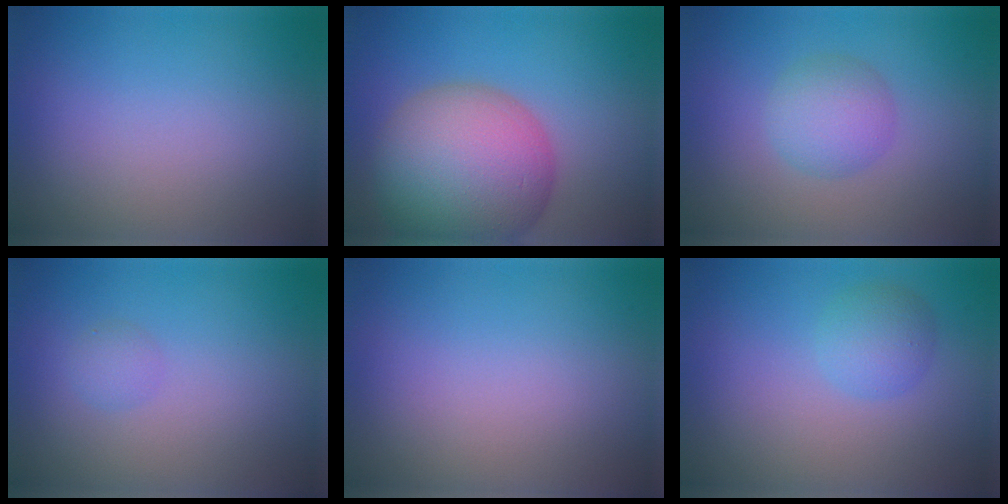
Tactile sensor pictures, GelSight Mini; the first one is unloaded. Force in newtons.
{"total": 12.9, "press": 12.9, "slide": 0.7}
{"total": 3.3, "press": 3.3, "slide": 0.1}
{"total": 1.1, "press": 1.1, "slide": 0.0}
{"total": 0.0}
{"total": 2.4, "press": 2.4, "slide": 0.1}